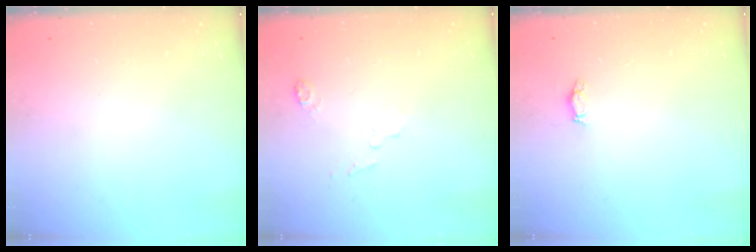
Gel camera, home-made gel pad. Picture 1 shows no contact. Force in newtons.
{"total": 4.1, "press": 4.0, "slide": 0.8}
{"total": 2.9, "press": 2.9, "slide": 0.4}